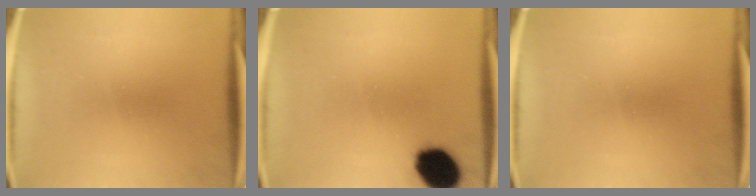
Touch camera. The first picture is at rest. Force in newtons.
{"total": 12.0}
{"total": 0.0}